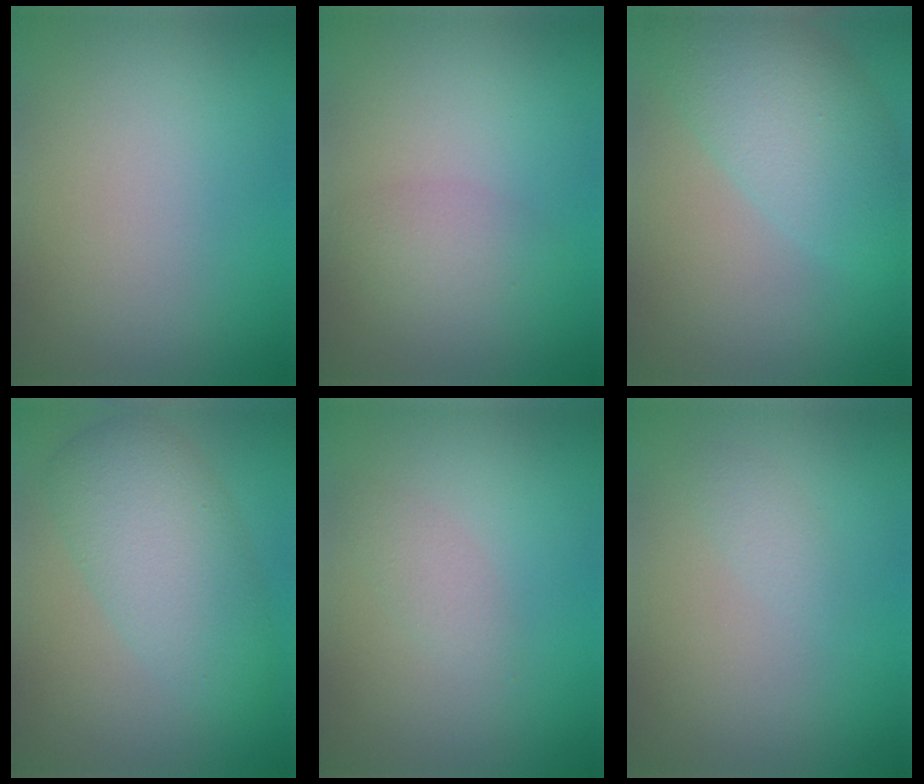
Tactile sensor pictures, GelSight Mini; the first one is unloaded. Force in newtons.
{"total": 2.0, "press": 2.0, "slide": 0.1}
{"total": 6.5, "press": 6.5, "slide": 0.2}
{"total": 6.4, "press": 6.4, "slide": 0.1}
{"total": 1.4, "press": 1.4, "slide": 0.0}
{"total": 1.0, "press": 1.0, "slide": 0.1}